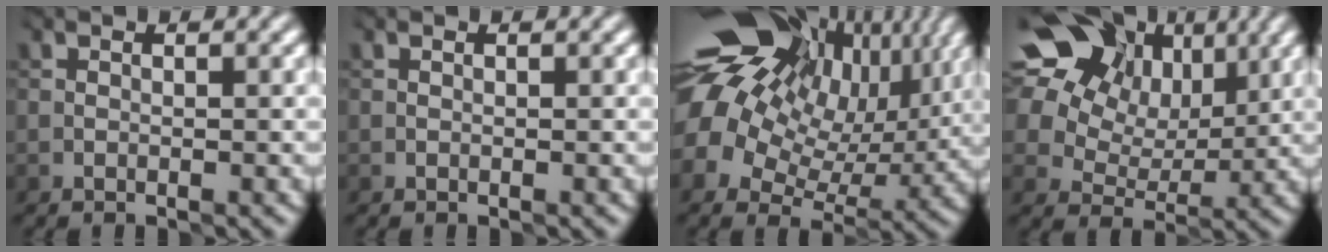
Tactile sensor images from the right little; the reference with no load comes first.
{"total": 0.0}
{"total": 20.9, "force": [7.9, 15.1, 12.2], "torque": [-0.253, 0.041, 0.122]}
{"total": 19.8, "force": [9.9, 14.4, 9.2], "torque": [-0.192, 0.043, 0.177]}